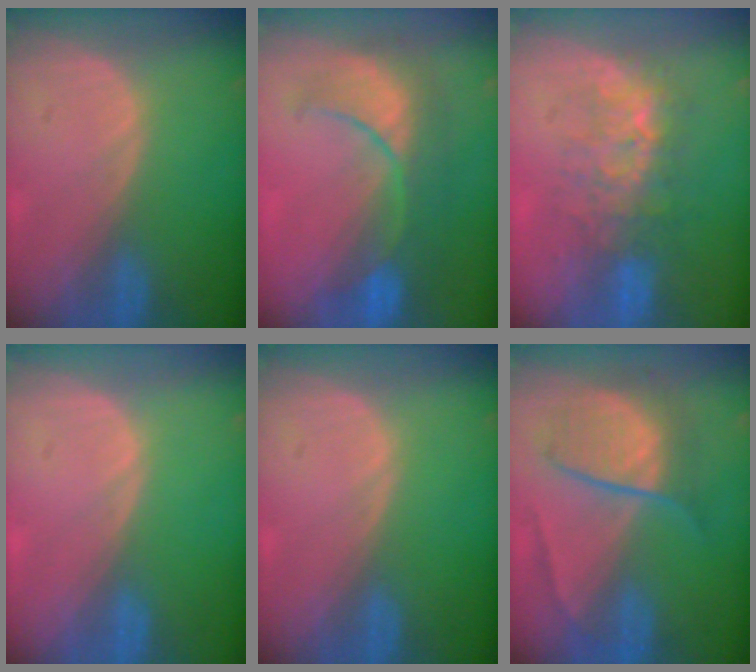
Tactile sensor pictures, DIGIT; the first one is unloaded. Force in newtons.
{"total": 9.2, "press": 8.7, "slide": 2.8}
{"total": 7.6, "press": 7.3, "slide": 2.1}
{"total": 0.0}
{"total": 0.0}
{"total": 7.2, "press": 7.2, "slide": 0.2}